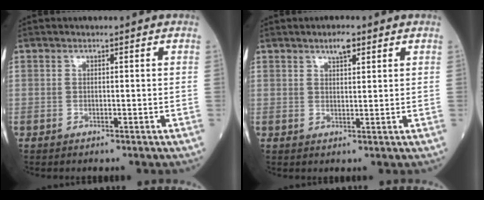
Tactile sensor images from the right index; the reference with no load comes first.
{"total": 2.7, "force": [1.8, 0.8, 1.9], "torque": [-0.034, 0.002, 0.029]}